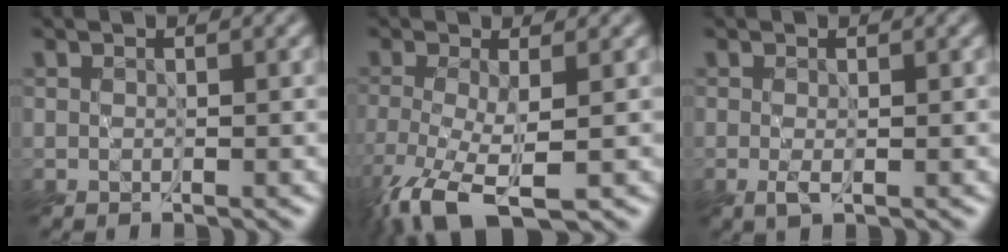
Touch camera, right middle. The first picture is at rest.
{"total": 5.5, "force": [-3.0, 1.3, 4.4], "torque": [-0.104, -0.017, -0.059]}
{"total": 0.8, "force": [-0.1, 0.3, 0.8], "torque": [-0.017, -0.004, -0.001]}